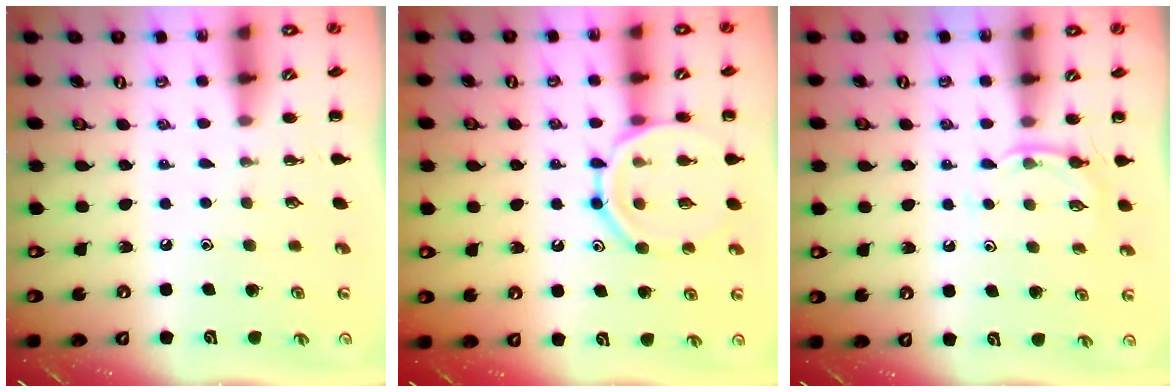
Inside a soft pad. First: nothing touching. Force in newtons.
{"total": 13.8, "press": 13.8, "slide": 1.4}
{"total": 5.2, "press": 5.0, "slide": 1.5}